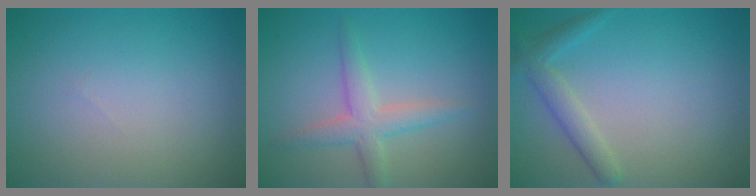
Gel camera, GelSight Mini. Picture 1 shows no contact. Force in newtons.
{"total": 2.9, "press": 2.9, "slide": 0.1}
{"total": 2.3, "press": 2.3, "slide": 0.1}